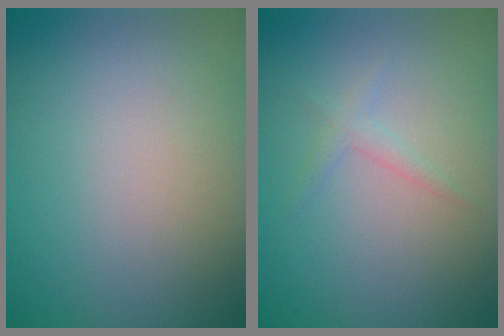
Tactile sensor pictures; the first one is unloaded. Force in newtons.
{"total": 1.1, "press": 1.1, "slide": 0.0}